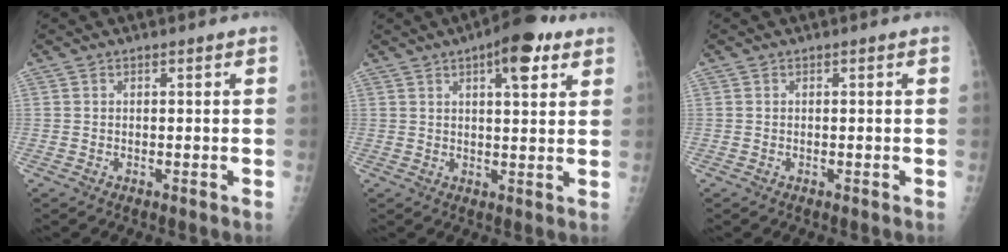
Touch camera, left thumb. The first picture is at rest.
{"total": 9.6, "force": [5.0, 3.3, 7.6], "torque": [-0.088, -0.012, 0.064]}
{"total": 0.0}